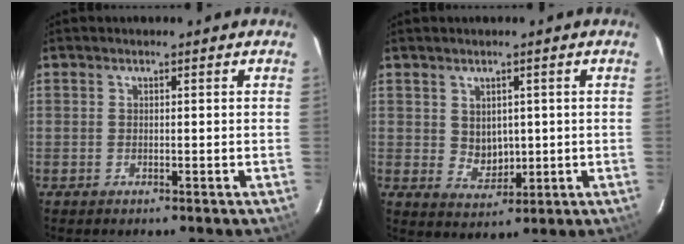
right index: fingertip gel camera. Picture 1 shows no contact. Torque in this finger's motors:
{"motor_torque": [0.08, 0.09, 0.17, 0.01]}